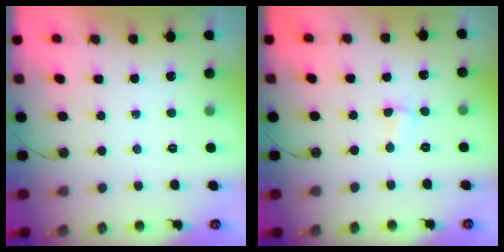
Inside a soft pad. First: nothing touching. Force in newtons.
{"total": 2.2, "press": 2.2, "slide": 0.5}